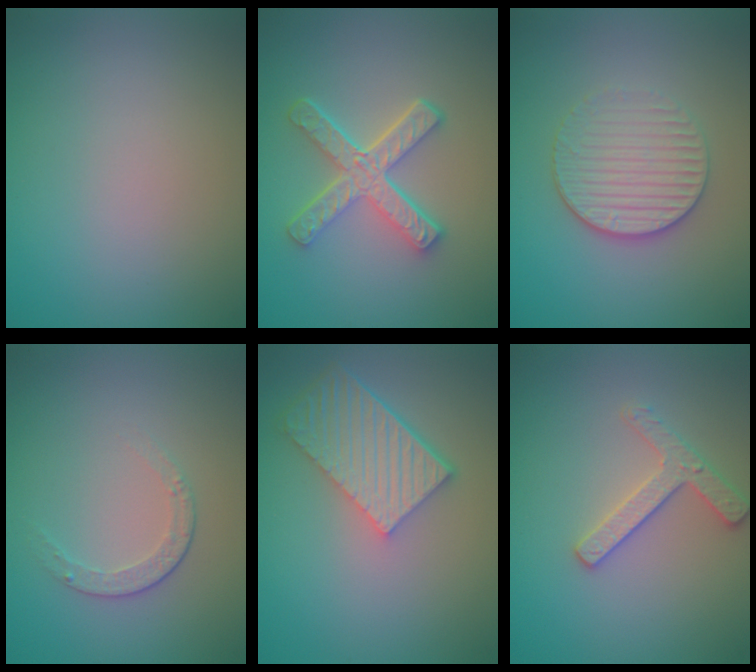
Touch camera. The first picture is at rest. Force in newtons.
{"total": 5.1, "press": 3.7, "slide": 3.5}
{"total": 3.7, "press": 3.3, "slide": 1.7}
{"total": 1.6, "press": 1.2, "slide": 1.1}
{"total": 5.7, "press": 4.1, "slide": 3.9}
{"total": 2.5, "press": 2.5, "slide": 0.3}